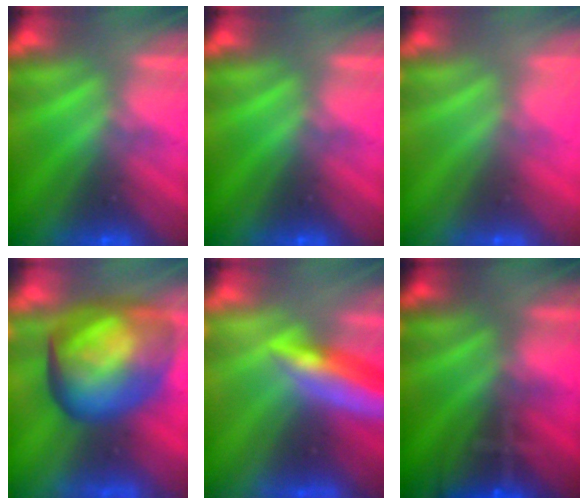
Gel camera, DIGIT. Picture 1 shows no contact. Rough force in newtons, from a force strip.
{"total": 0.0}
{"total": 2.8}
{"total": 7.3}
{"total": 7.7}
{"total": 7.7}